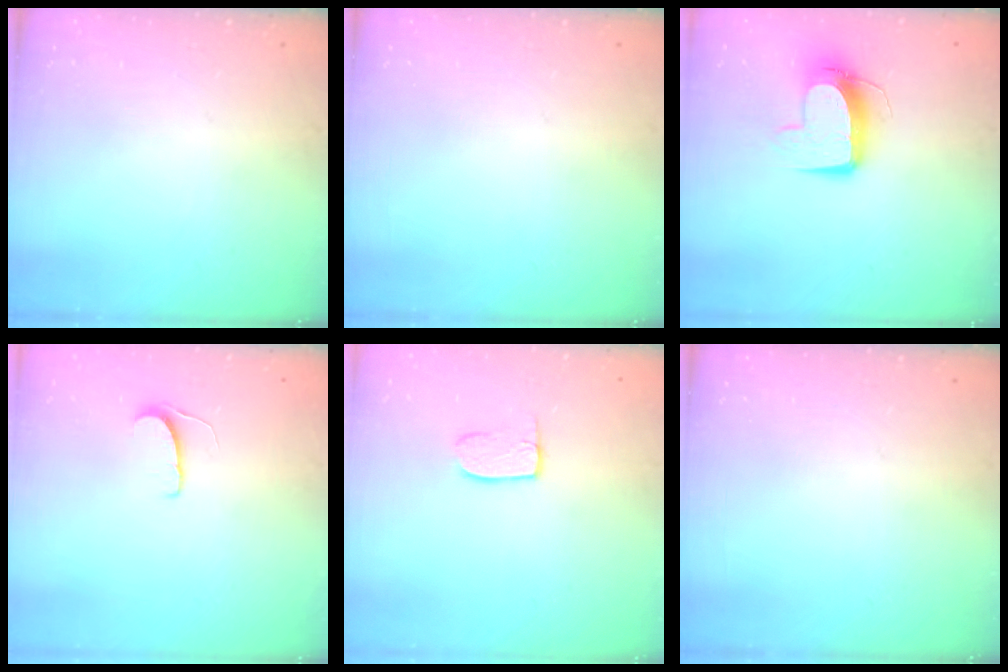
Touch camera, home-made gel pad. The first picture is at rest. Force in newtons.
{"total": 0.0}
{"total": 10.6, "press": 10.6, "slide": 0.6}
{"total": 5.4, "press": 5.4, "slide": 0.4}
{"total": 7.0, "press": 7.0, "slide": 0.3}
{"total": 0.0}